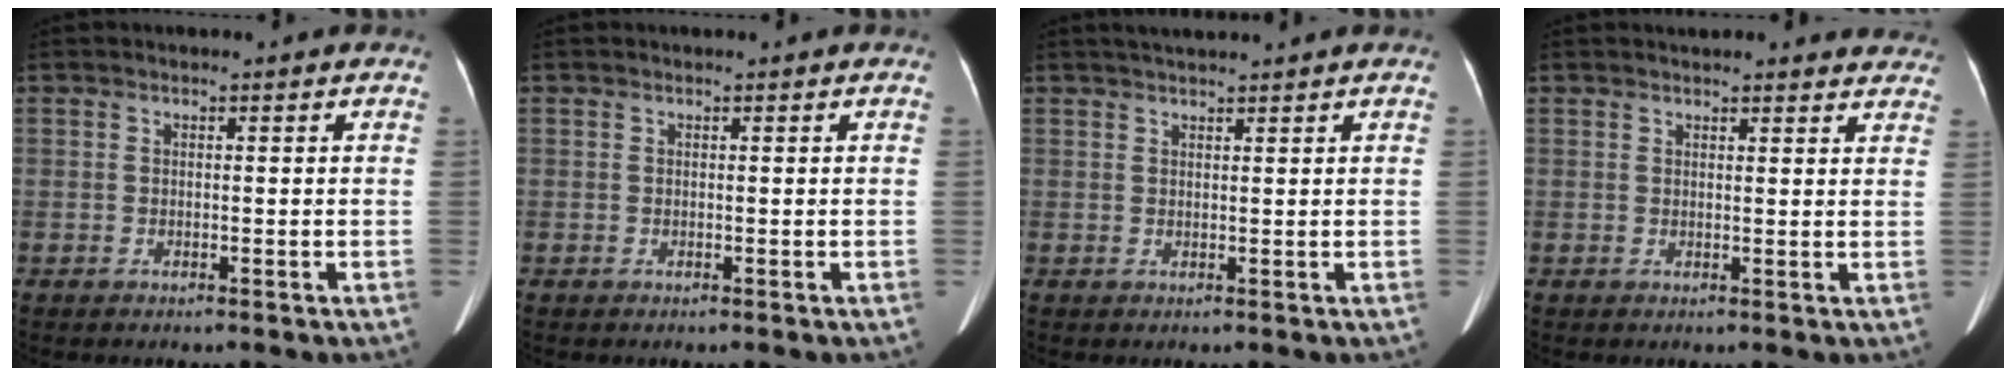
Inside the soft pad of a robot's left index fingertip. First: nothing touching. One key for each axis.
{"total": 0.0}
{"total": 3.4, "fx": 3.0, "fy": -0.3, "fz": 1.6, "tx": -0.018, "ty": 0.026, "tz": 0.052}
{"total": 11.6, "fx": 10.8, "fy": 3.0, "fz": 3.0, "tx": -0.007, "ty": 0.014, "tz": 0.107}